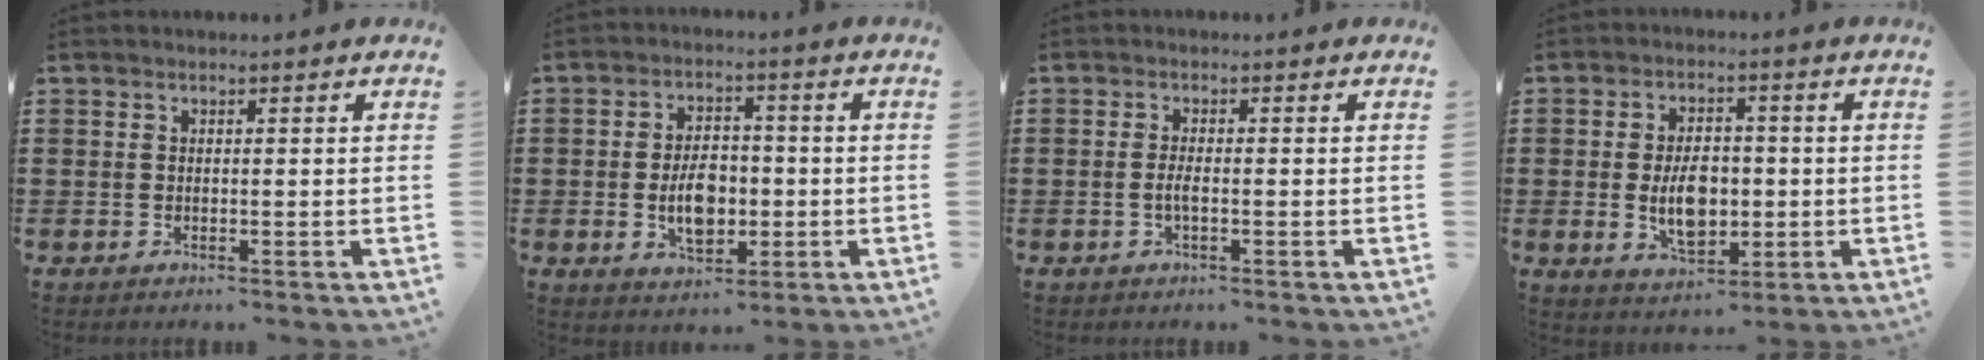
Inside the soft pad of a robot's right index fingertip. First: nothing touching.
{"total": 6.6, "force": [-1.1, 4.0, 5.1], "torque": [-0.077, -0.003, -0.025]}
{"total": 2.0, "force": [-0.6, 0.3, 1.8], "torque": [-0.042, -0.003, -0.013]}
{"total": 7.0, "force": [-0.6, 4.1, 5.6], "torque": [-0.086, -0.003, -0.016]}